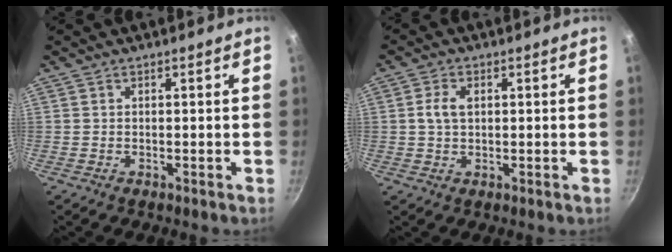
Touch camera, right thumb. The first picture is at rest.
{"total": 3.7, "force": [0.6, 2.4, 2.8], "torque": [-0.059, 0.004, 0.012]}